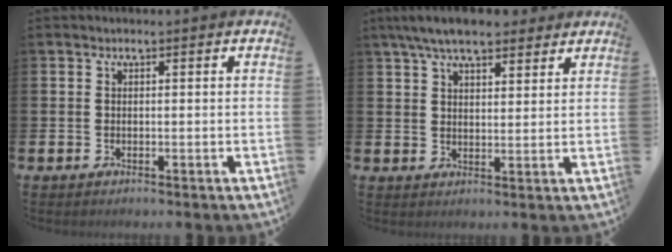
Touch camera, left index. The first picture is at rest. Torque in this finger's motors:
{"motor_torque": [1.38, -0.76, 0.22, 0.21]}